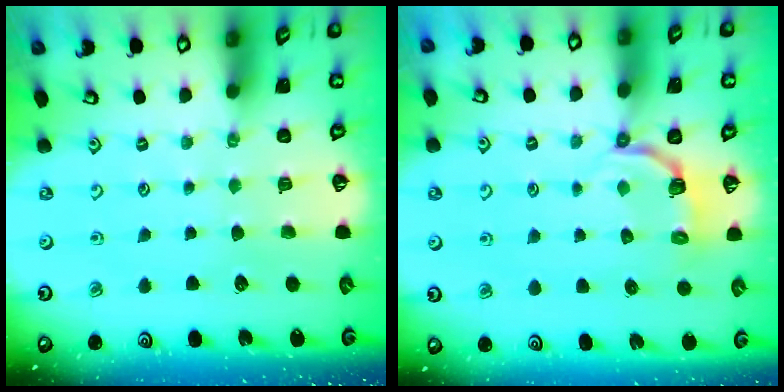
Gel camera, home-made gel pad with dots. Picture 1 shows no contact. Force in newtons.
{"total": 3.7, "press": 2.0, "slide": 3.1}